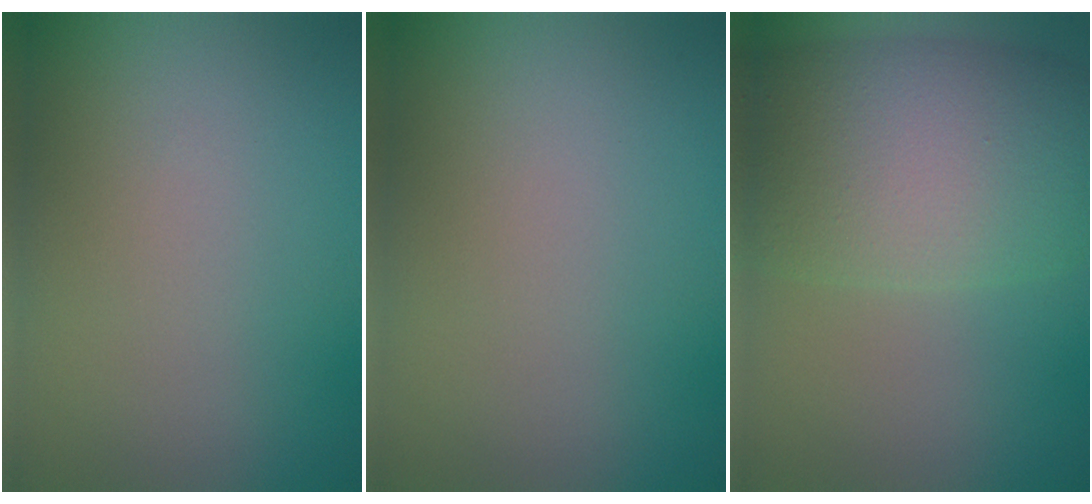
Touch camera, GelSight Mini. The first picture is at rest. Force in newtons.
{"total": 0.0}
{"total": 10.8, "press": 10.8, "slide": 0.4}